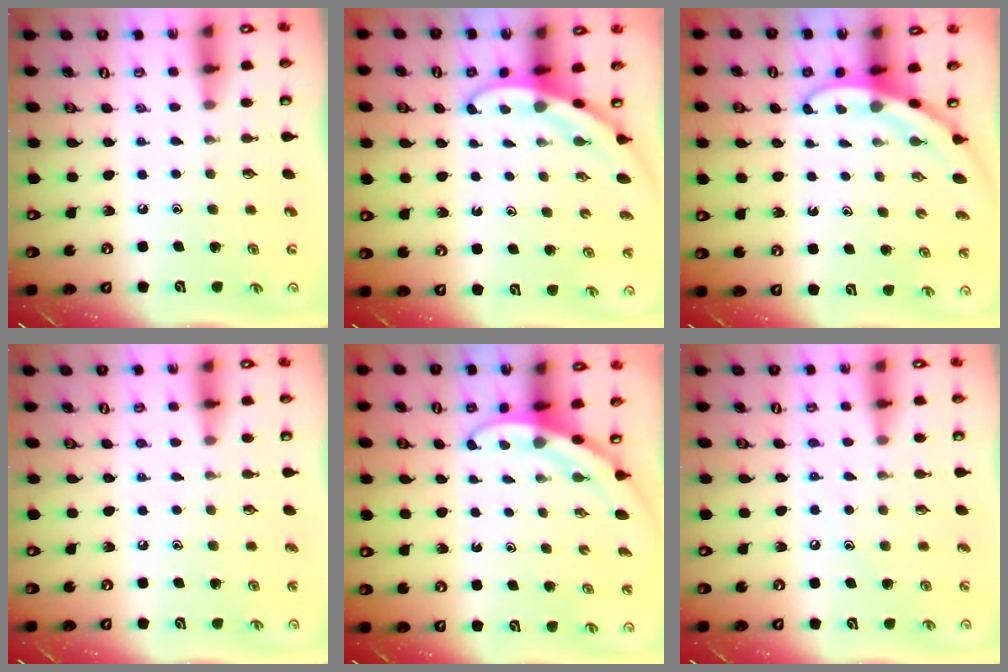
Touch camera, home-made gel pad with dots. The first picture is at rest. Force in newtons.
{"total": 3.3, "press": 3.3, "slide": 0.2}
{"total": 3.5, "press": 3.5, "slide": 0.1}
{"total": 4.5, "press": 4.5, "slide": 0.5}
{"total": 2.9, "press": 2.9, "slide": 0.1}
{"total": 5.3, "press": 5.2, "slide": 0.6}